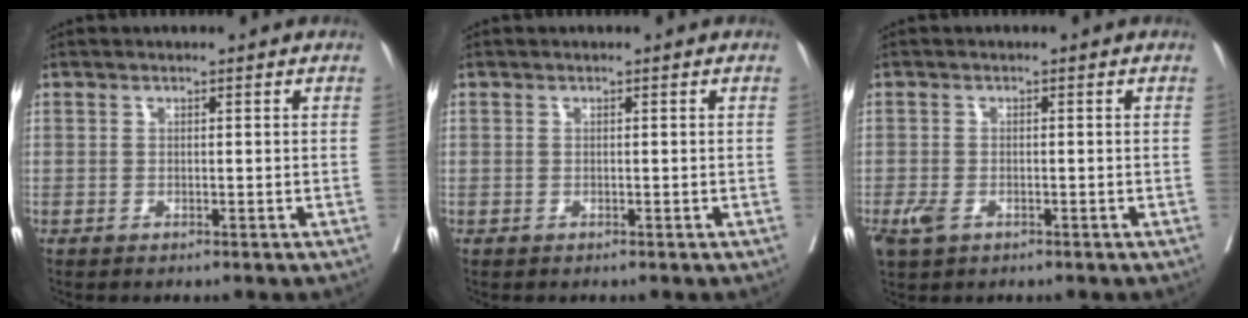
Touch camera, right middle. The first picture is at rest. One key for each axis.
{"total": 0.5, "fx": 0.5, "fy": -0.2, "fz": -0.1, "tx": -0.004, "ty": -0.001, "tz": 0.006}
{"total": 3.2, "fx": -1.6, "fy": 1.8, "fz": 2.1, "tx": -0.046, "ty": -0.005, "tz": -0.022}